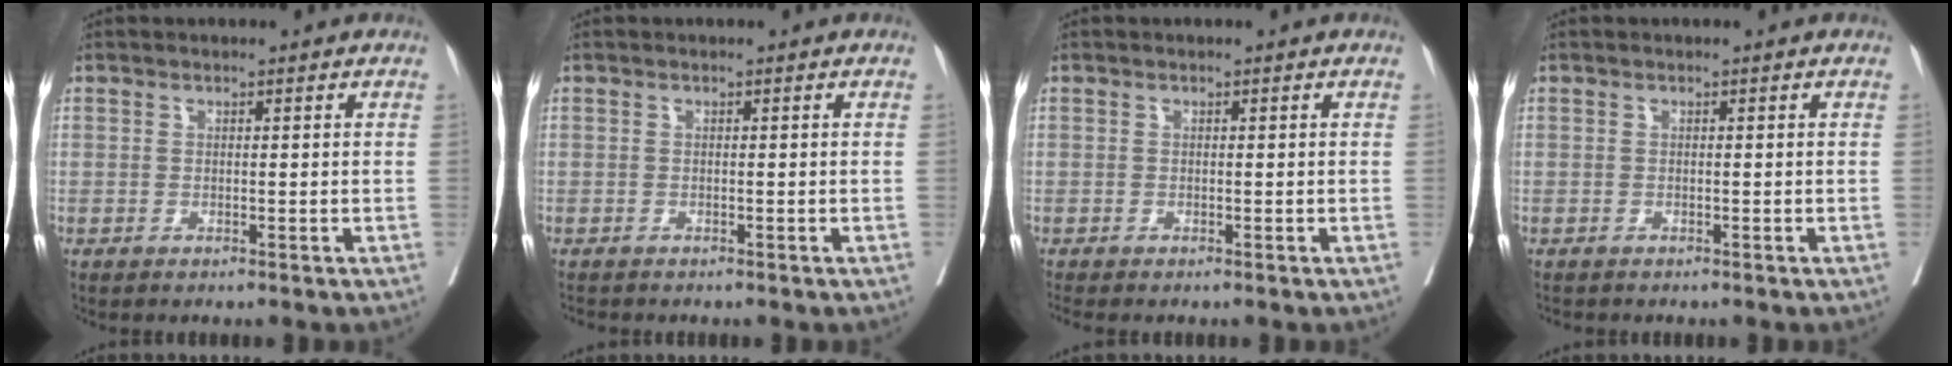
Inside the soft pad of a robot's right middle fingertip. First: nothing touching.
{"total": 1.3, "force": [-1.2, 0.3, 0.4], "torque": [-0.011, -0.002, -0.017]}
{"total": 0.9, "force": [-0.8, -0.2, 0.3], "torque": [-0.005, 0.001, -0.012]}
{"total": 0.8, "force": [-0.7, 0.2, 0.2], "torque": [-0.006, -0.001, -0.011]}